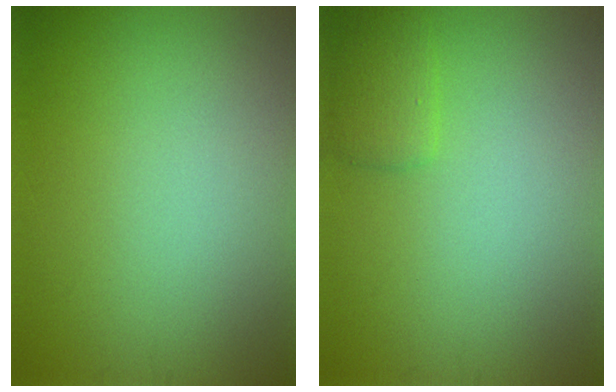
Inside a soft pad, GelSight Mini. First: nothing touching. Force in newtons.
{"total": 1.6, "press": 1.6, "slide": 0.1}